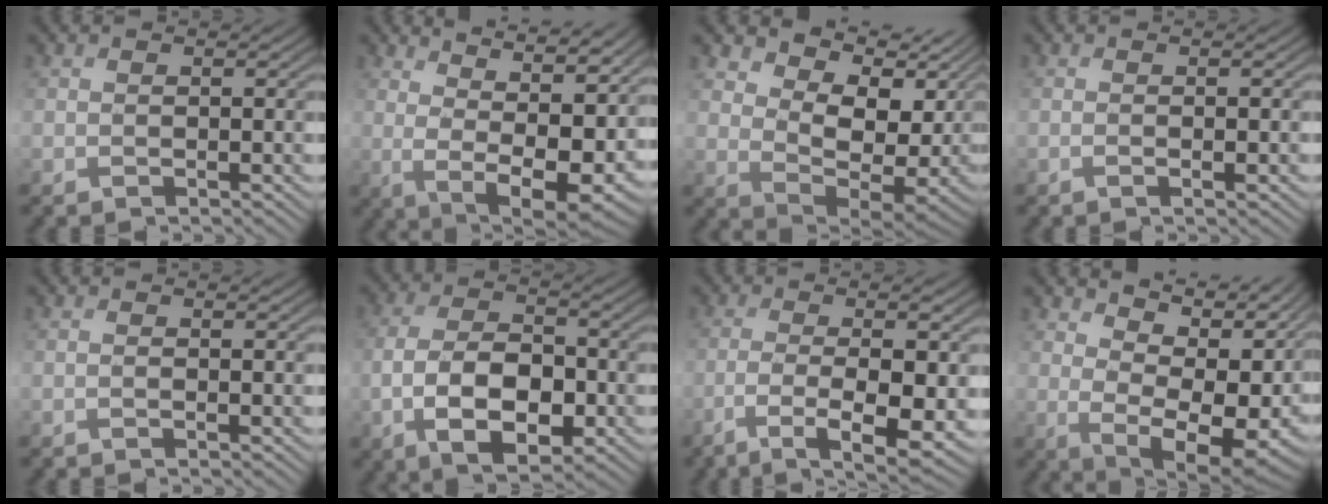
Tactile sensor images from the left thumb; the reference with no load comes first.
{"total": 12.9, "force": [5.3, 5.1, 10.7], "torque": [-0.166, -0.002, 0.076]}
{"total": 9.8, "force": [3.0, 4.9, 7.9], "torque": [-0.145, -0.013, 0.048]}
{"total": 1.3, "force": [-1.1, -0.6, 0.4], "torque": [0.004, 0.001, -0.027]}
{"total": 1.1, "force": [-0.8, -0.6, -0.3], "torque": [0.016, 0.000, -0.024]}
{"total": 9.5, "force": [-3.1, 5.1, 7.4], "torque": [-0.154, -0.011, -0.061]}
{"total": 7.8, "force": [-3.6, 1.0, 6.8], "torque": [-0.091, -0.004, -0.068]}
{"total": 14.0, "force": [5.3, 6.6, 11.1], "torque": [-0.150, 0.004, 0.096]}